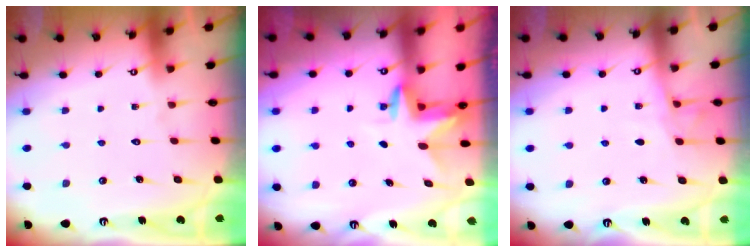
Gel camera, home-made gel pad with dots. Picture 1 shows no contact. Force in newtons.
{"total": 3.3, "press": 3.3, "slide": 0.3}
{"total": 5.2, "press": 5.1, "slide": 0.6}